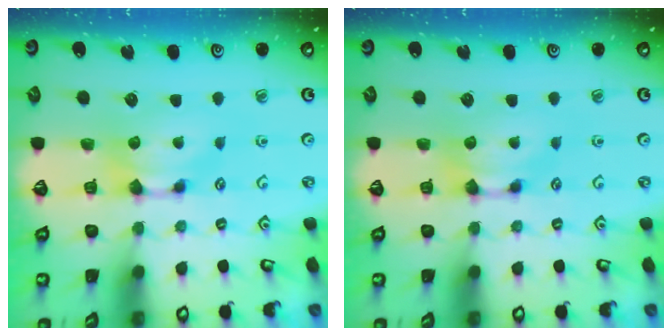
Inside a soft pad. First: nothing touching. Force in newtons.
{"total": 0.0}